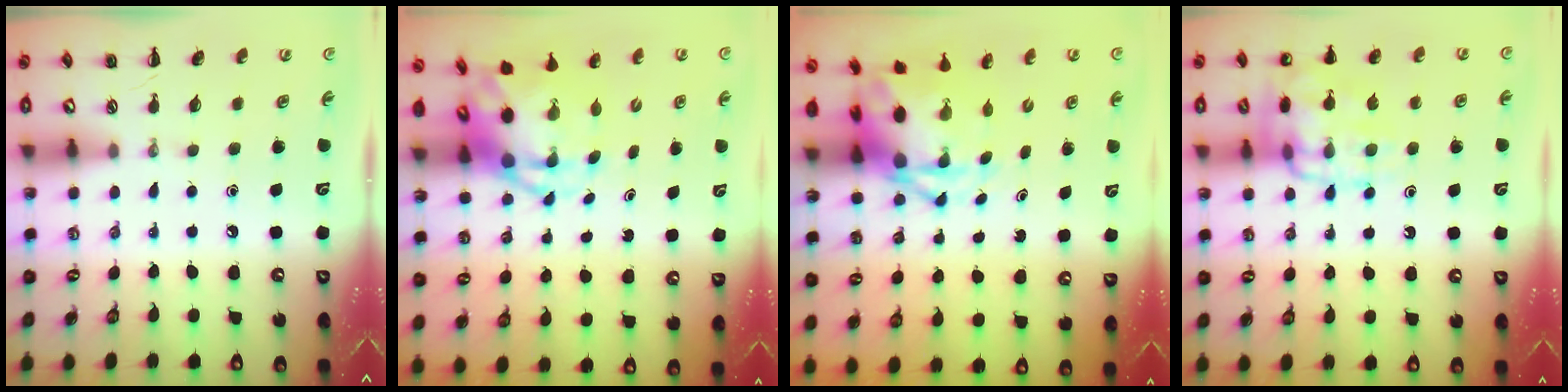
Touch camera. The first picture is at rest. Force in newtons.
{"total": 5.1, "press": 4.9, "slide": 1.7}
{"total": 5.4, "press": 5.2, "slide": 1.4}
{"total": 14.7, "press": 14.6, "slide": 1.0}